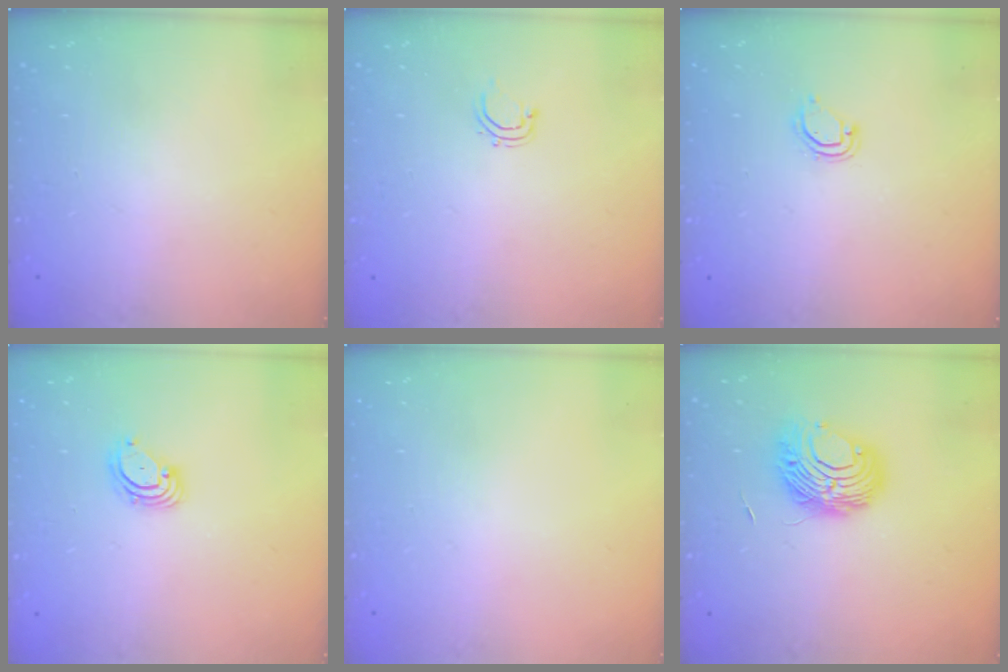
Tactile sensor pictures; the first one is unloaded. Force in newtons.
{"total": 2.8, "press": 2.8, "slide": 0.5}
{"total": 4.7, "press": 4.7, "slide": 0.2}
{"total": 3.2, "press": 3.2, "slide": 0.1}
{"total": 0.0}
{"total": 9.2, "press": 9.2, "slide": 0.5}